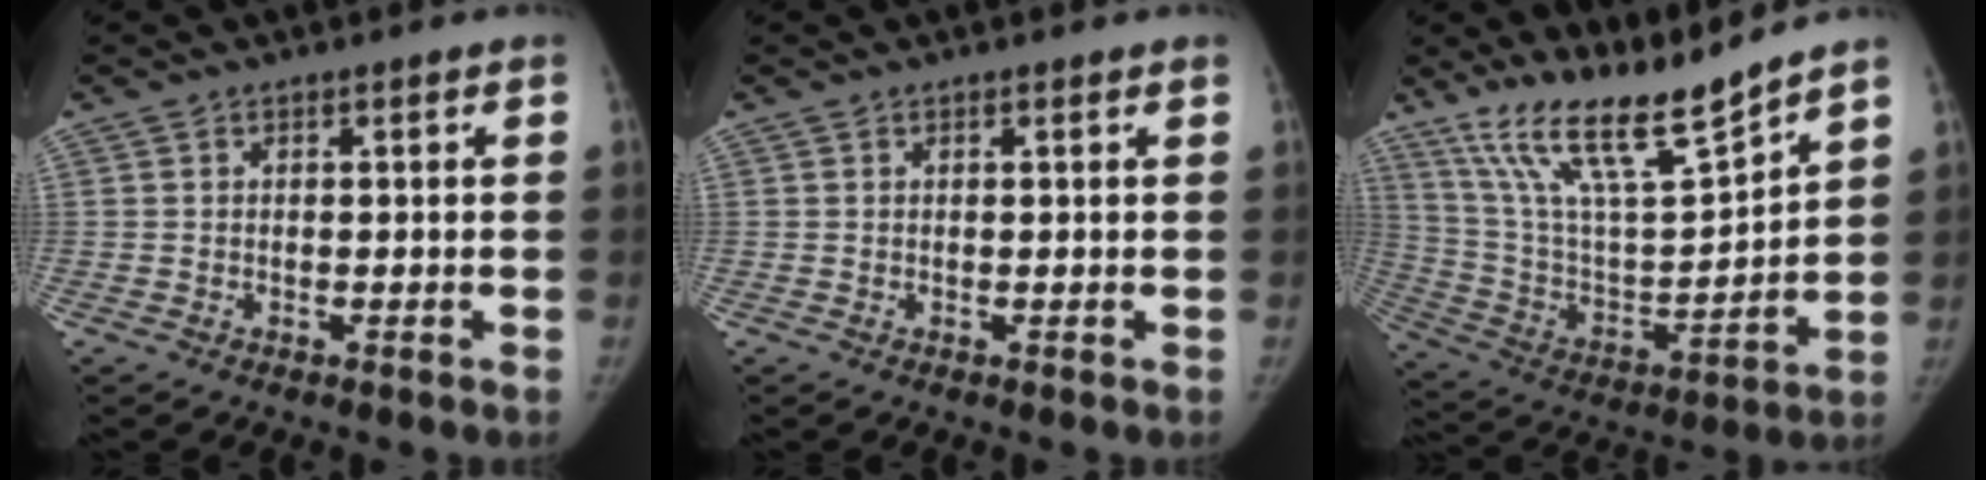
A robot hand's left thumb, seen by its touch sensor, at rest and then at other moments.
{"total": 0.7, "force": [0.5, -0.1, 0.5], "torque": [-0.007, 0.005, 0.007]}
{"total": 16.9, "force": [14.0, 2.1, 9.2], "torque": [-0.142, -0.077, 0.270]}